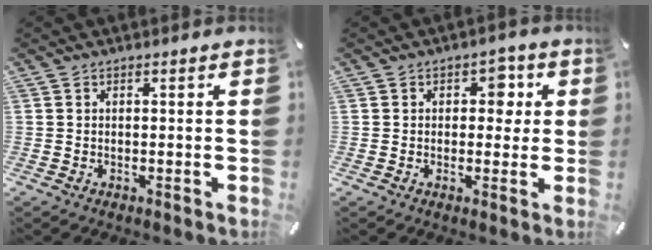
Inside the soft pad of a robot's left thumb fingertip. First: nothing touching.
{"total": 5.0, "force": [1.0, 3.7, 3.2], "torque": [-0.022, -0.008, 0.004]}